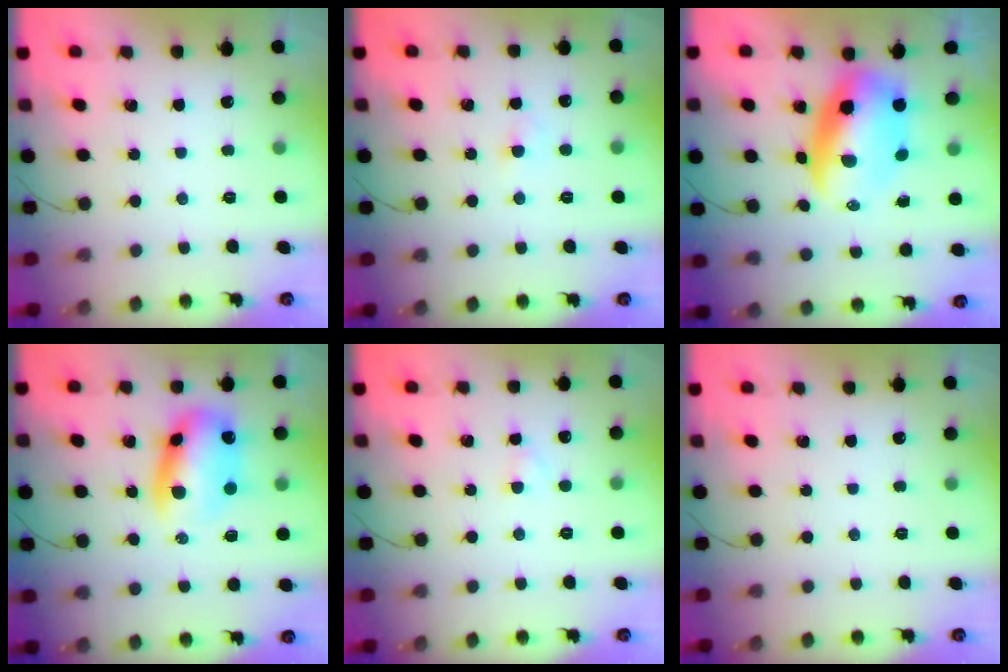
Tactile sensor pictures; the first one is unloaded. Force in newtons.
{"total": 2.6, "press": 2.4, "slide": 0.9}
{"total": 11.0, "press": 10.7, "slide": 2.8}
{"total": 10.5, "press": 10.2, "slide": 2.7}
{"total": 1.6, "press": 1.4, "slide": 0.7}
{"total": 0.0}